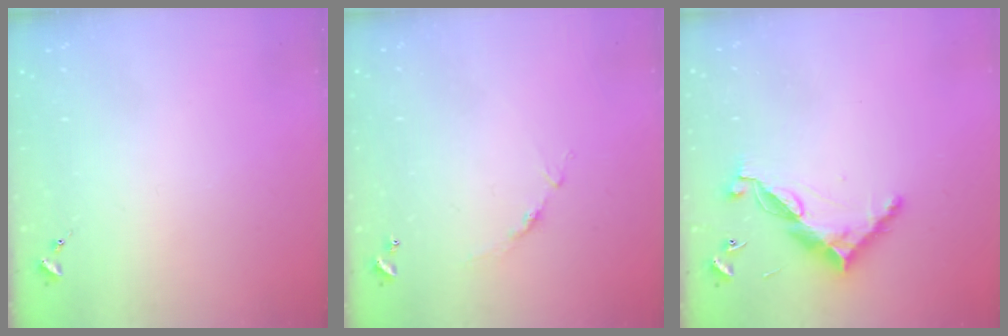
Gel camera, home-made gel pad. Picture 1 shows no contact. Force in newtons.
{"total": 5.1, "press": 5.1, "slide": 0.4}
{"total": 10.4, "press": 10.4, "slide": 0.4}